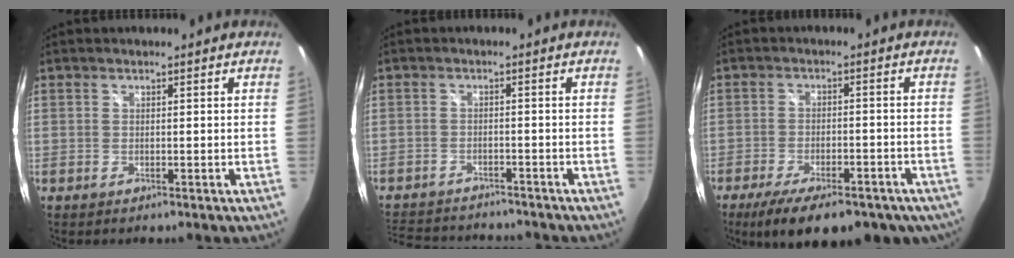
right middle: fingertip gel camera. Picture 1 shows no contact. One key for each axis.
{"total": 11.8, "fx": -10.5, "fy": 3.6, "fz": 3.8, "tx": -0.100, "ty": -0.005, "tz": -0.161}
{"total": 18.0, "fx": -12.7, "fy": 7.1, "fz": 10.7, "tx": -0.196, "ty": -0.038, "tz": -0.172}